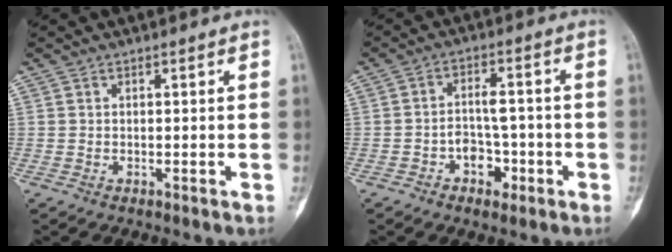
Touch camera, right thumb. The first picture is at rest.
{"total": 6.0, "force": [-2.5, 4.1, 3.6], "torque": [-0.036, 0.029, -0.041]}